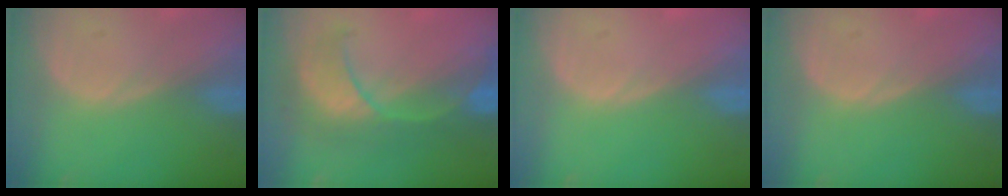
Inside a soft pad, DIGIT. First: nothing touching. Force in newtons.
{"total": 8.1, "press": 8.1, "slide": 0.6}
{"total": 0.0}
{"total": 0.0}